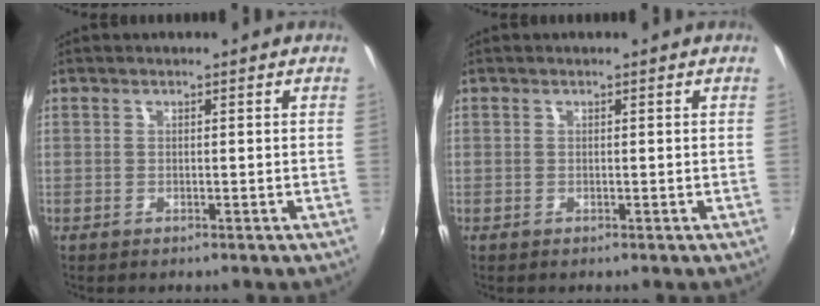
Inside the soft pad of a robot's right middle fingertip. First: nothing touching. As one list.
[{"total": 0.0}]